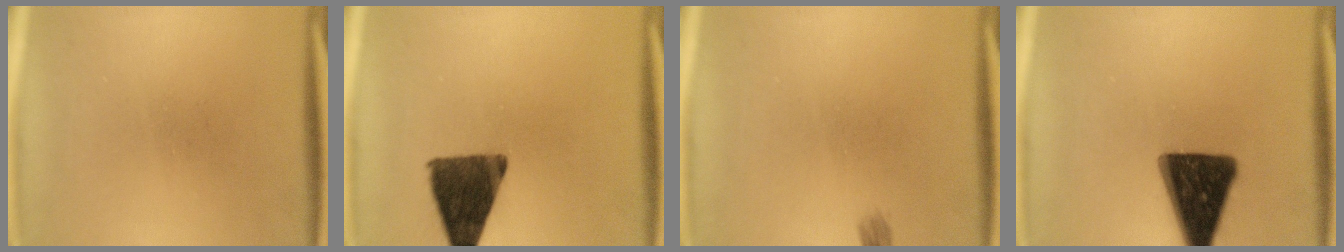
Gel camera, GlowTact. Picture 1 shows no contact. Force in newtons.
{"total": 12.3}
{"total": 1.0}
{"total": 15.8}